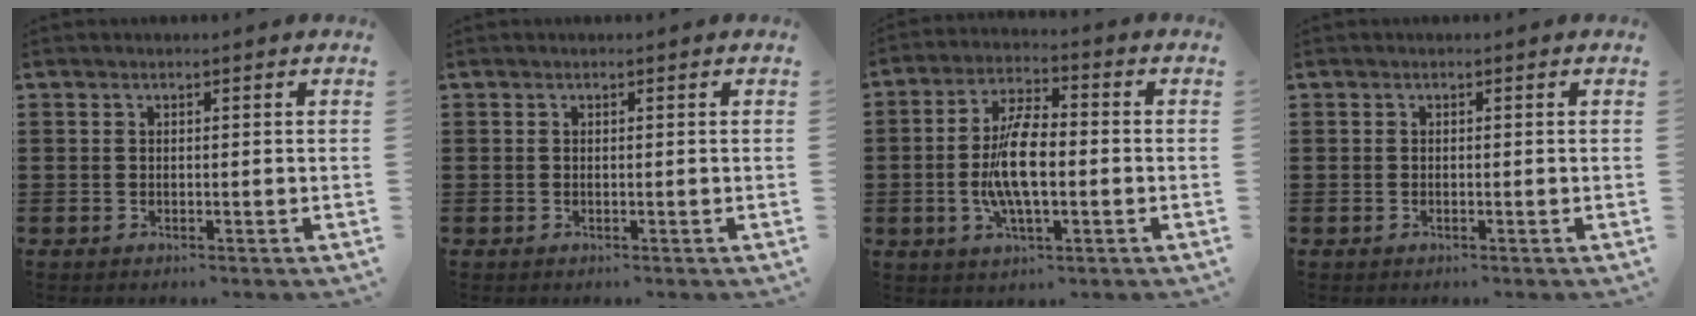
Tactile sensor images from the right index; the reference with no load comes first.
{"total": 0.0}
{"total": 9.8, "force": [-1.2, 3.7, 9.0], "torque": [-0.188, -0.004, -0.025]}
{"total": 0.0}